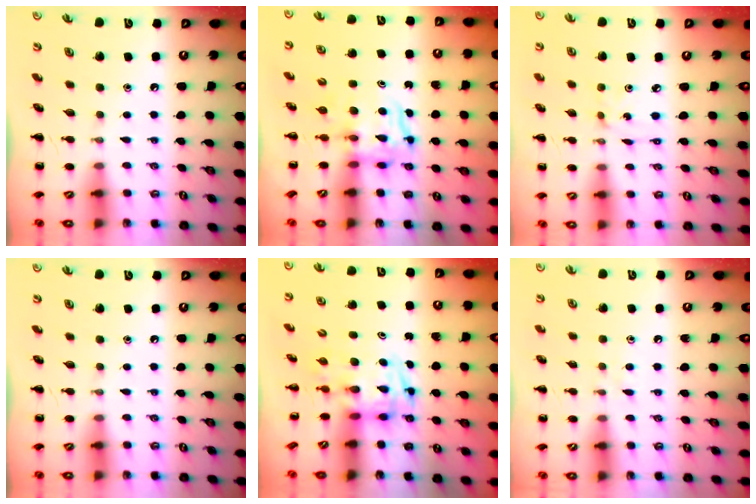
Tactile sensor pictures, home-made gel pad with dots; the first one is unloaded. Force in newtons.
{"total": 3.7, "press": 3.6, "slide": 0.3}
{"total": 1.5, "press": 1.4, "slide": 0.4}
{"total": 0.0}
{"total": 2.8, "press": 2.7, "slide": 0.5}
{"total": 3.5, "press": 3.3, "slide": 1.3}